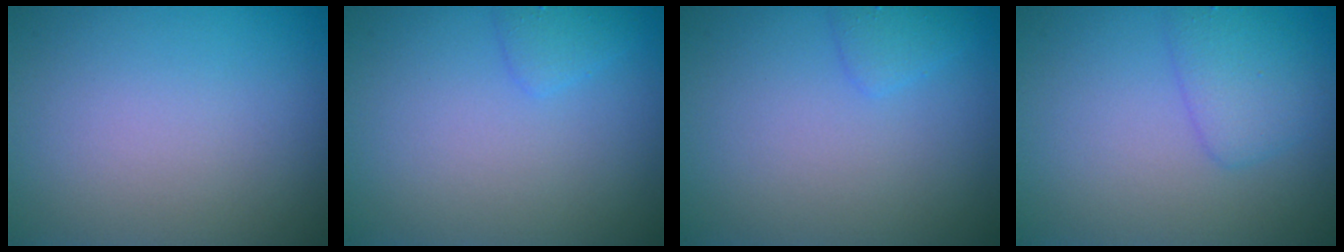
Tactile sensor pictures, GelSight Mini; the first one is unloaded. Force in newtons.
{"total": 1.1, "press": 1.1, "slide": 0.1}
{"total": 1.1, "press": 1.1, "slide": 0.1}
{"total": 2.3, "press": 2.3, "slide": 0.2}